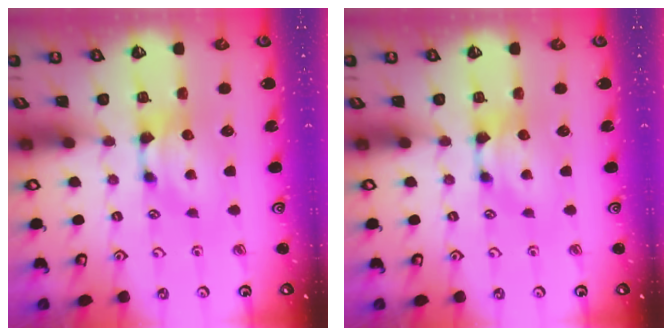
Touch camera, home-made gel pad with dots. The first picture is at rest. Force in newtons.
{"total": 0.0}